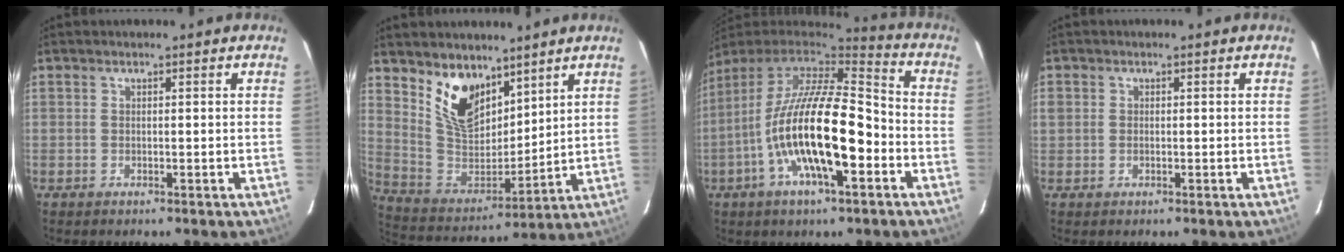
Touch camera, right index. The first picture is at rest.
{"total": 13.5, "force": [8.7, 7.4, 7.1], "torque": [-0.140, -0.004, 0.178]}
{"total": 20.4, "force": [-6.2, 6.4, 18.4], "torque": [-0.334, -0.019, -0.116]}
{"total": 1.3, "force": [-0.1, 1.2, 0.6], "torque": [-0.011, 0.000, -0.004]}